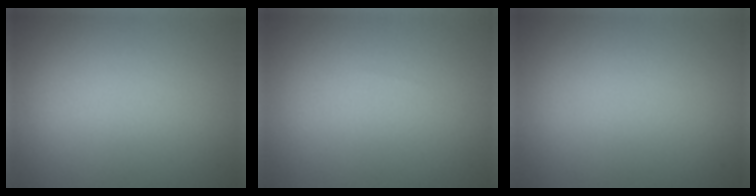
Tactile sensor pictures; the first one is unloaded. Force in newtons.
{"total": 0.0}
{"total": 0.0}